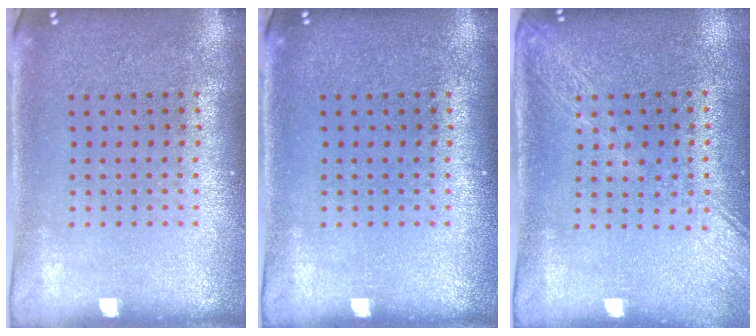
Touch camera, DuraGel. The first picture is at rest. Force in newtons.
{"total": 0.0}
{"total": 1.9, "press": 1.7, "slide": 1.0}